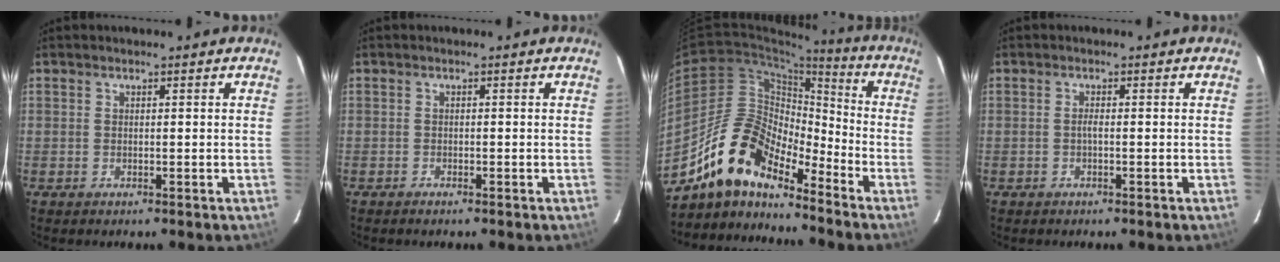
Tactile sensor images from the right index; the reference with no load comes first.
{"total": 0.7, "force": [-0.7, 0.2, 0.2], "torque": [-0.009, 0.000, -0.014]}
{"total": 15.2, "force": [-12.5, 5.0, 7.1], "torque": [-0.127, 0.006, -0.242]}
{"total": 0.8, "force": [-0.3, 0.0, 0.7], "torque": [-0.012, 0.003, -0.008]}